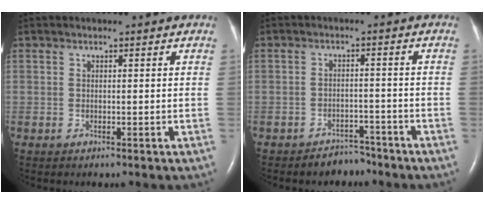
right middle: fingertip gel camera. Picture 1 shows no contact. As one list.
[{"total": 3.3, "force": [-3.0, 1.4, 0.0], "torque": [-0.003, 0.003, -0.043]}]